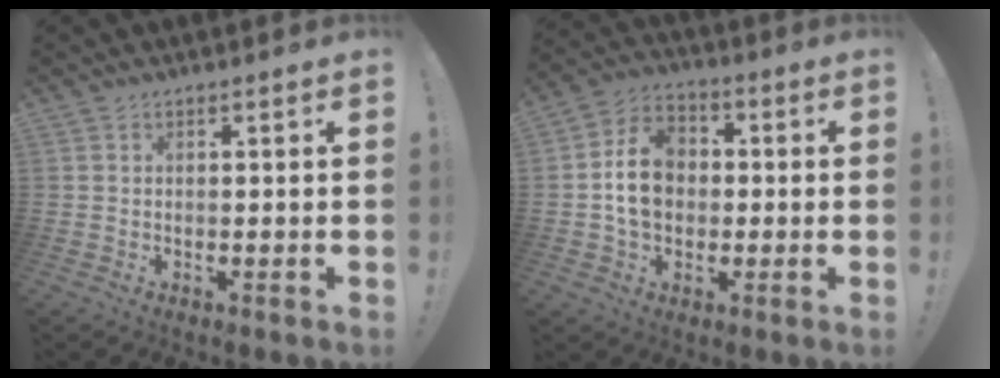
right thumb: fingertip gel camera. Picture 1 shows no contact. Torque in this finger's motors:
{"motor_torque": [1.56, 2.35, 1.10, -0.88, 0.09]}